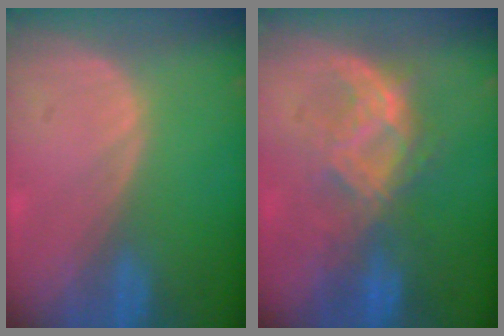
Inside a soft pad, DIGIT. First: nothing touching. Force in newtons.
{"total": 7.2, "press": 7.2, "slide": 0.8}